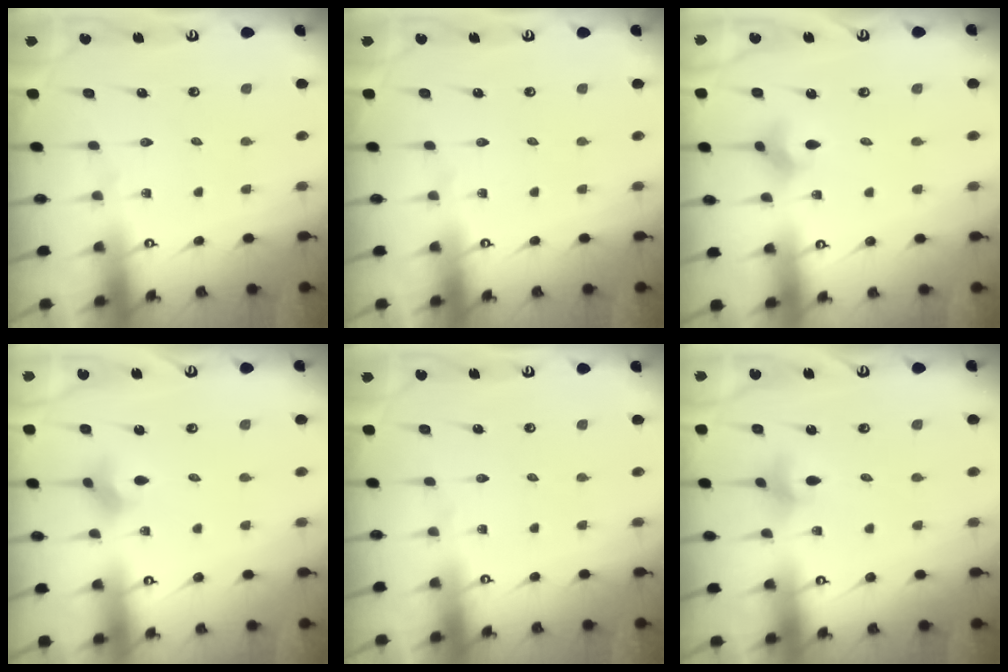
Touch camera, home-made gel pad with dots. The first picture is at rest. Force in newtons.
{"total": 0.0}
{"total": 3.7, "press": 3.7, "slide": 0.6}
{"total": 2.7, "press": 2.6, "slide": 0.5}
{"total": 0.0}
{"total": 4.4, "press": 4.3, "slide": 0.4}